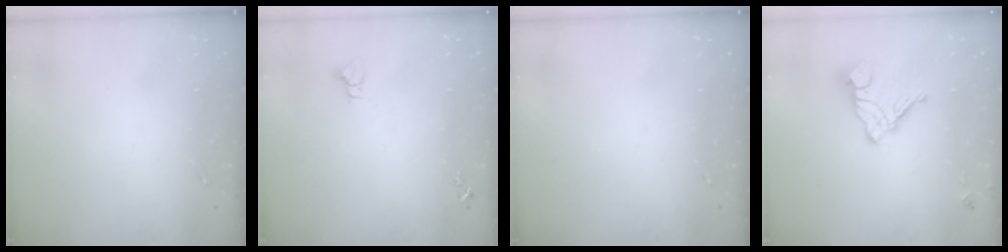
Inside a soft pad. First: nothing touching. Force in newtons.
{"total": 2.8, "press": 2.8, "slide": 0.1}
{"total": 0.0}
{"total": 13.5, "press": 13.4, "slide": 1.3}